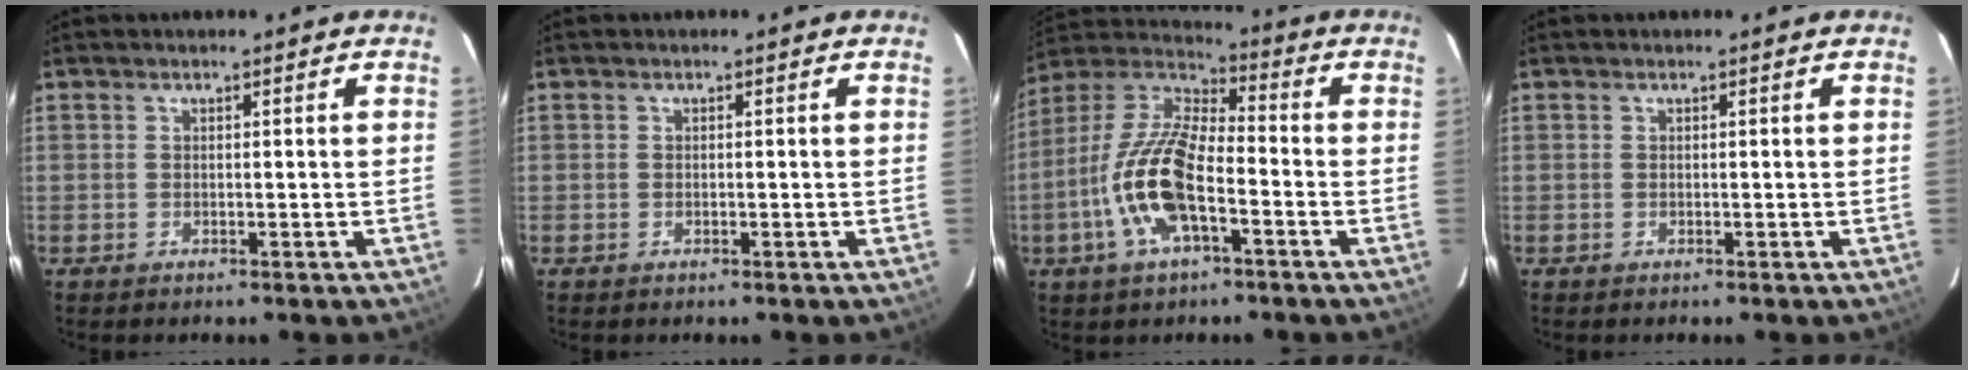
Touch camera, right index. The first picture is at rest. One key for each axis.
{"total": 0.0}
{"total": 15.4, "fx": -5.1, "fy": 5.9, "fz": 13.2, "tx": -0.276, "ty": -0.001, "tz": -0.104}
{"total": 0.0}